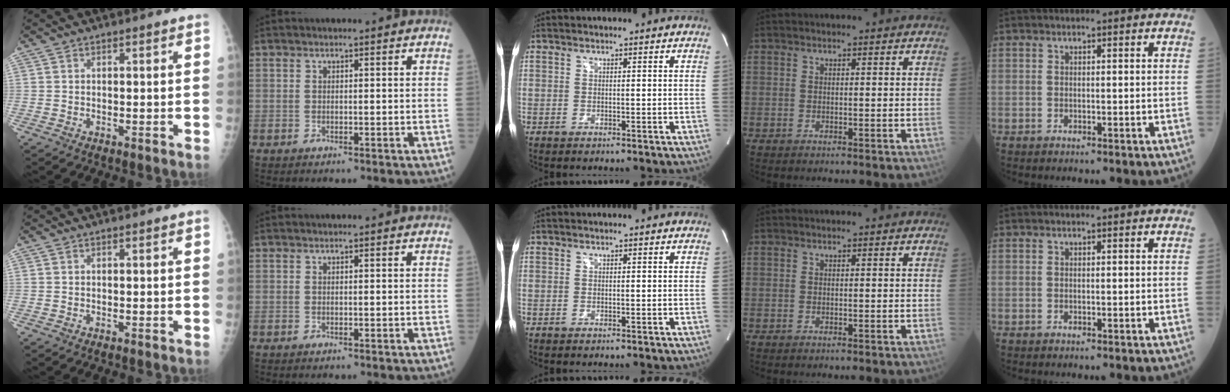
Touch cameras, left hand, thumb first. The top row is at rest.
{}